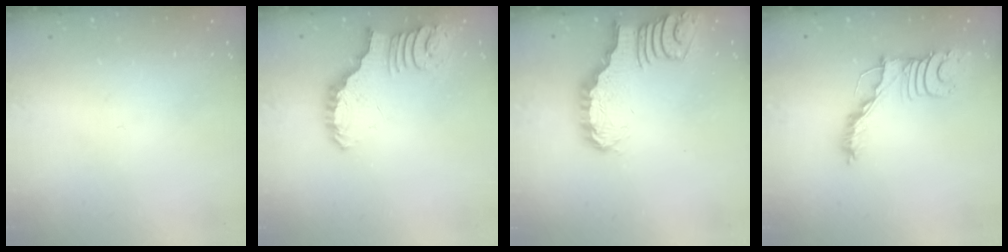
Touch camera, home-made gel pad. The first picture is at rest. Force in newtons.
{"total": 2.6, "press": 2.6, "slide": 0.5}
{"total": 2.0, "press": 2.0, "slide": 0.1}
{"total": 12.4, "press": 12.3, "slide": 1.3}